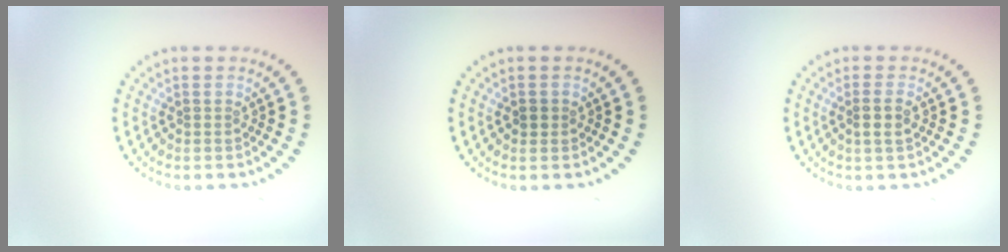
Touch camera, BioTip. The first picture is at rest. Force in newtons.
{"total": 0.9, "press": 0.8, "slide": 0.3}
{"total": 1.6, "press": 1.4, "slide": 0.7}